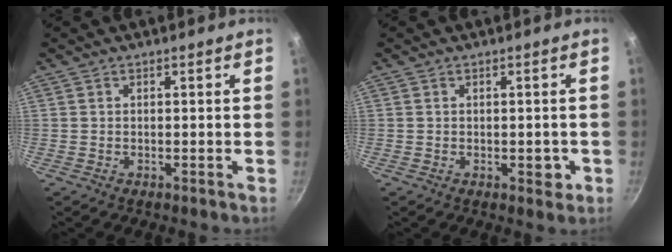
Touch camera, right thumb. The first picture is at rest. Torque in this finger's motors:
{"motor_torque": [0.22, 0.28, 0.58, 0.12, 0.11]}